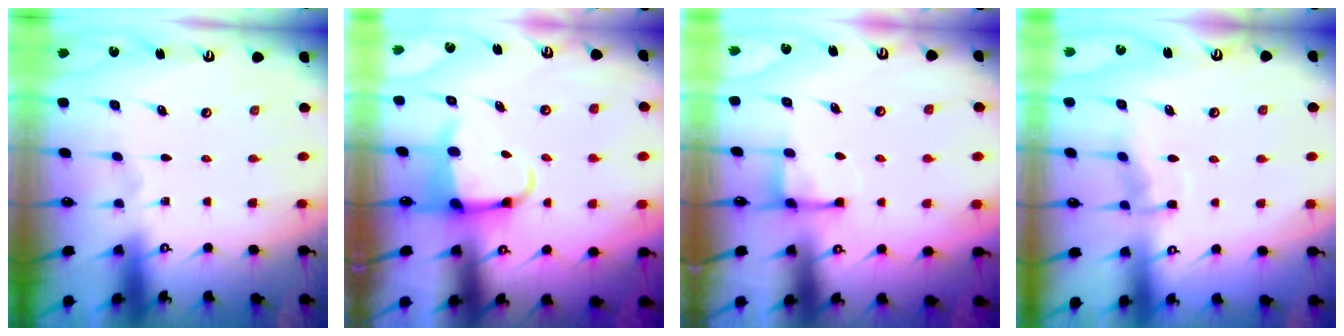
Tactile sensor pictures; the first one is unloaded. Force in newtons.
{"total": 4.8, "press": 4.7, "slide": 1.2}
{"total": 3.6, "press": 3.6, "slide": 0.4}
{"total": 6.6, "press": 6.6, "slide": 0.7}